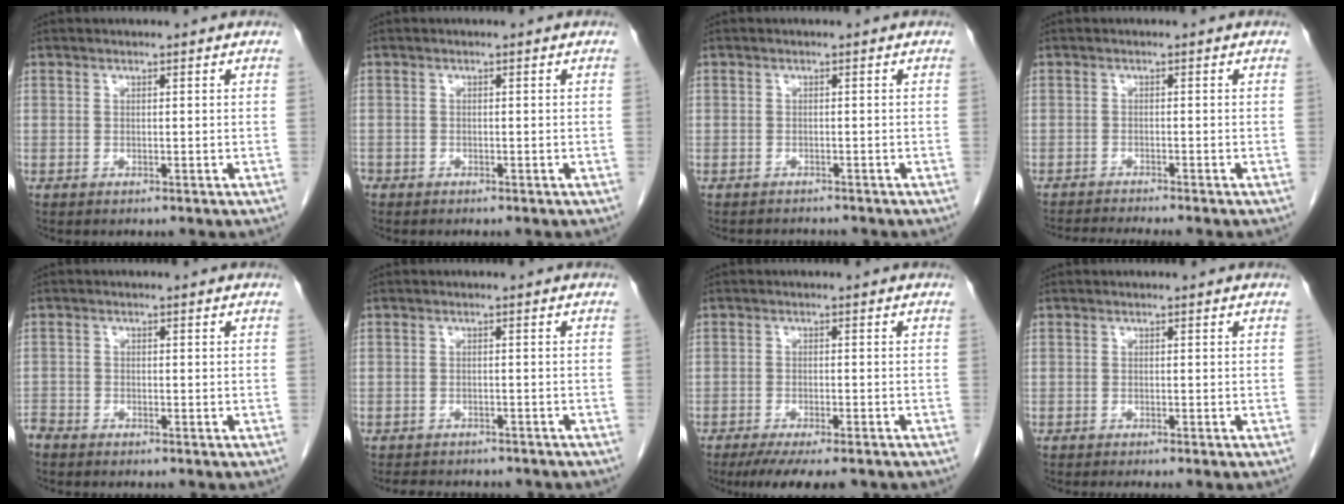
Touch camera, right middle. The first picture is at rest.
{"total": 0.8, "force": [-0.6, 0.5, 0.1], "torque": [-0.010, 0.002, -0.013]}
{"total": 2.4, "force": [-2.2, 1.0, -0.3], "torque": [0.000, -0.002, -0.037]}
{"total": 8.7, "force": [-7.9, 1.2, 3.4], "torque": [-0.039, -0.012, -0.103]}
{"total": 2.0, "force": [-1.9, 0.5, 0.2], "torque": [-0.006, -0.005, -0.036]}
{"total": 8.9, "force": [-7.8, 2.9, 3.2], "torque": [-0.054, 0.002, -0.091]}
{"total": 9.2, "force": [-7.3, 1.9, 5.1], "torque": [-0.067, -0.012, -0.109]}
{"total": 2.7, "force": [-2.3, -0.2, 1.5], "torque": [-0.014, -0.002, -0.029]}